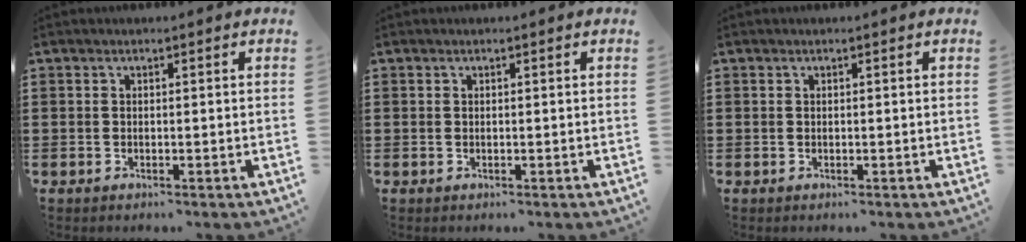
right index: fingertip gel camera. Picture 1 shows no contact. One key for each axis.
{"total": 0.0}
{"total": 0.0}